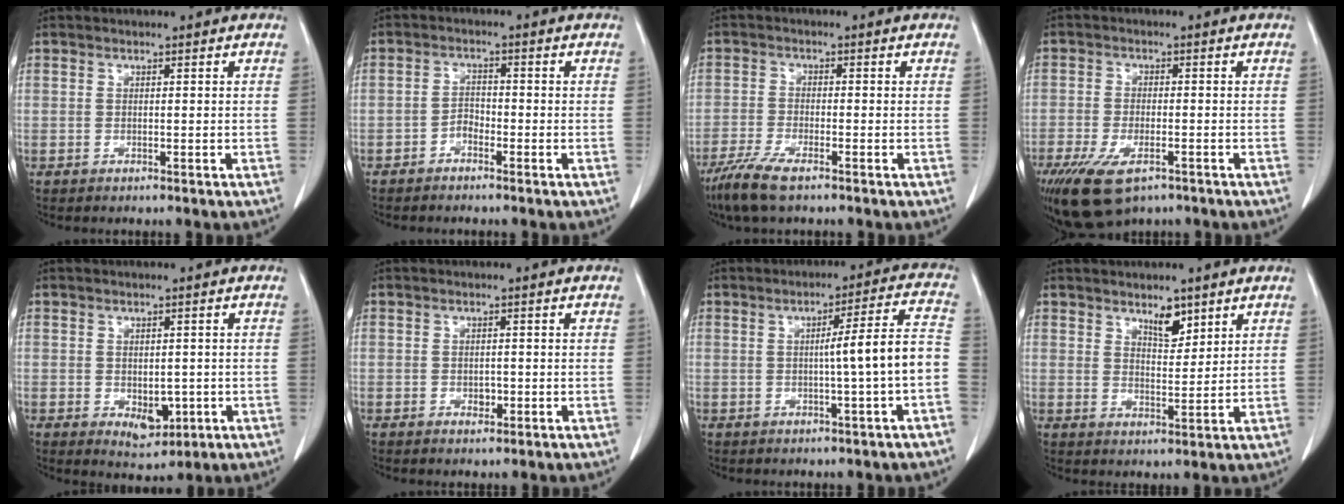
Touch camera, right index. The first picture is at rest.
{"total": 2.0, "force": [-1.5, 0.9, 1.0], "torque": [-0.015, 0.006, -0.028]}
{"total": 6.1, "force": [-4.4, 1.0, 4.2], "torque": [-0.089, -0.015, -0.079]}
{"total": 10.3, "force": [-6.3, 4.3, 6.9], "torque": [-0.136, -0.018, -0.104]}
{"total": 4.5, "force": [-1.1, 2.8, 3.4], "torque": [-0.043, -0.005, -0.002]}
{"total": 1.5, "force": [-0.5, 1.0, 1.0], "torque": [-0.015, 0.001, -0.004]}
{"total": 8.5, "force": [-1.4, -0.8, 8.4], "torque": [-0.115, 0.019, -0.019]}
{"total": 4.1, "force": [2.9, 1.6, 2.4], "torque": [-0.037, -0.006, 0.050]}